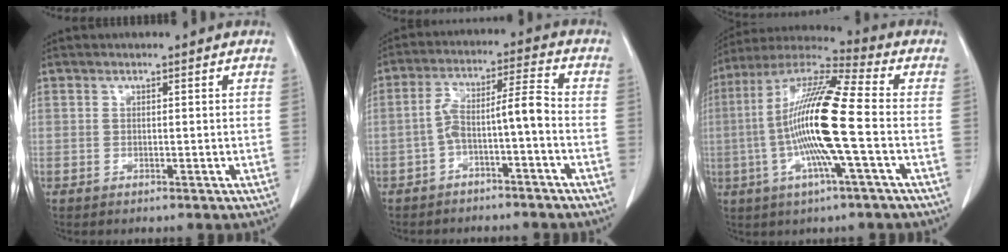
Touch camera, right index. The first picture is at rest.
{"total": 6.9, "force": [-2.5, 0.6, 6.4], "torque": [-0.116, 0.037, -0.041]}
{"total": 16.3, "force": [-2.3, 0.4, 16.1], "torque": [-0.317, 0.002, -0.055]}